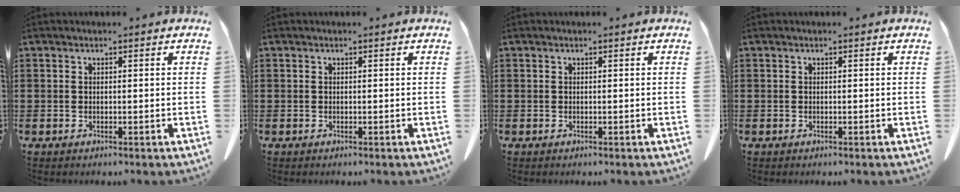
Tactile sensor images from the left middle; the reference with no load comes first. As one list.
[{"total": 0.0}, {"total": 0.0}, {"total": 0.0}]